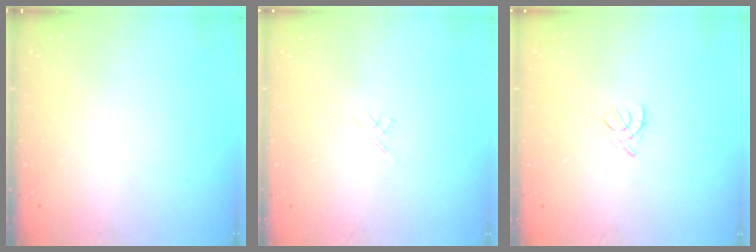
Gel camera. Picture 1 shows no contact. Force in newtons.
{"total": 1.1, "press": 1.1, "slide": 0.3}
{"total": 2.5, "press": 2.4, "slide": 0.6}